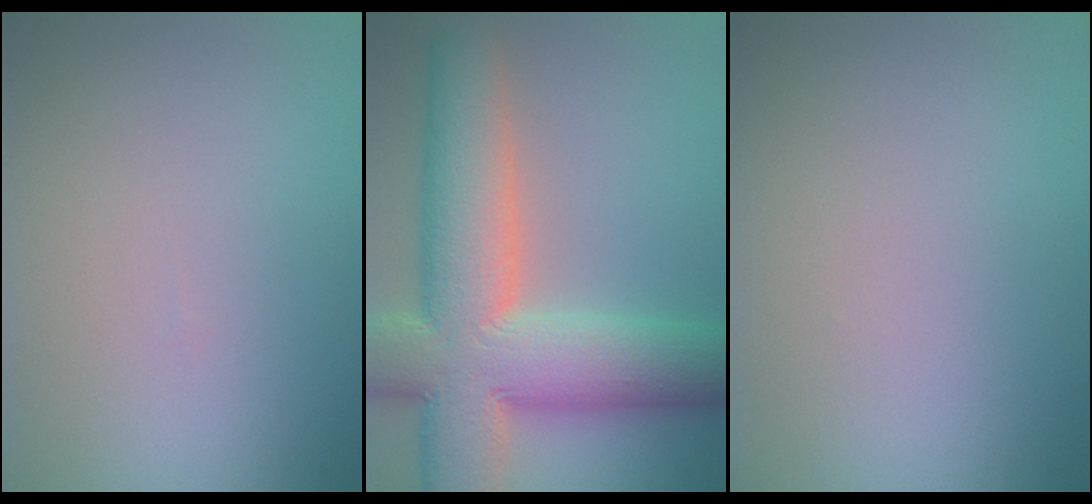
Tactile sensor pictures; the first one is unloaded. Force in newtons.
{"total": 13.3, "press": 13.3, "slide": 0.8}
{"total": 0.0}